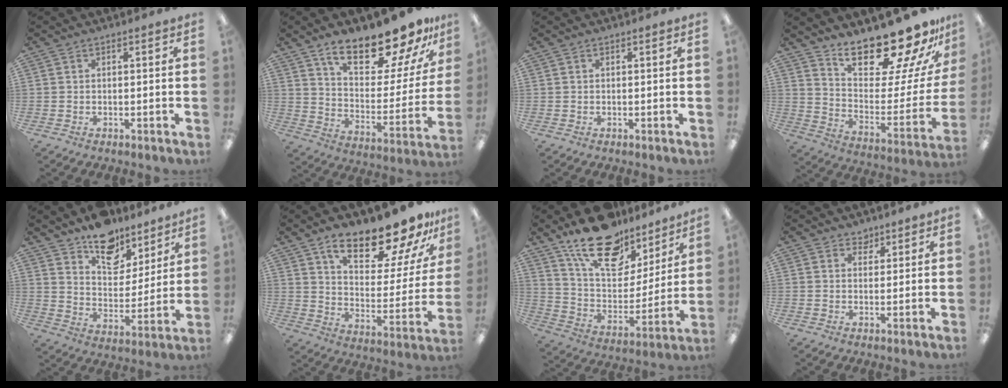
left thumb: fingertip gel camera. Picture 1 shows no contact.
{"total": 20.6, "force": [16.4, 6.6, 10.5], "torque": [-0.164, -0.111, 0.278]}
{"total": 0.0}
{"total": 22.4, "force": [19.0, 5.3, 10.6], "torque": [-0.152, -0.153, 0.313]}
{"total": 12.8, "force": [10.4, 6.8, 3.4], "torque": [-0.050, -0.077, 0.193]}
{"total": 20.0, "force": [15.5, 6.6, 10.7], "torque": [-0.167, -0.106, 0.261]}
{"total": 21.1, "force": [15.6, 10.1, 9.9], "torque": [-0.173, -0.095, 0.279]}
{"total": 2.3, "force": [1.8, 1.3, 0.2], "torque": [0.010, -0.009, 0.031]}